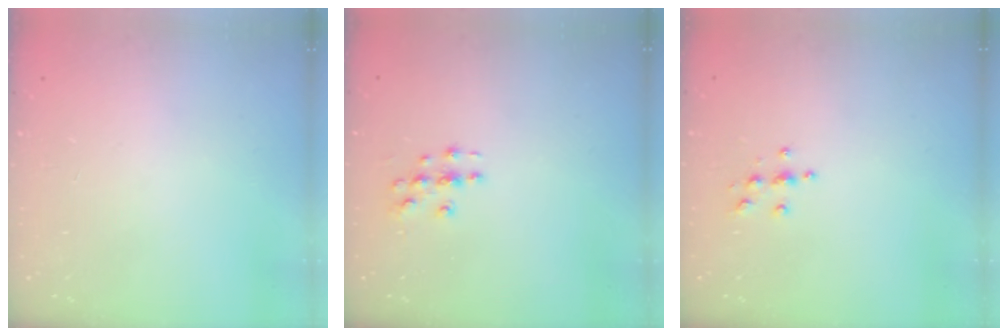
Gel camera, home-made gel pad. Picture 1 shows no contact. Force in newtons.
{"total": 3.4, "press": 3.4, "slide": 0.2}
{"total": 3.8, "press": 3.8, "slide": 0.4}